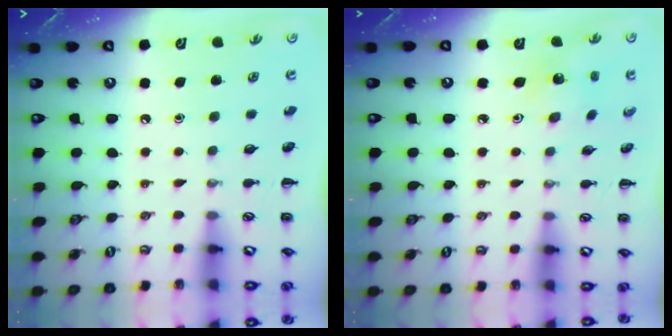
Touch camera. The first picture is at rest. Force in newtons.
{"total": 2.6, "press": 2.4, "slide": 0.9}